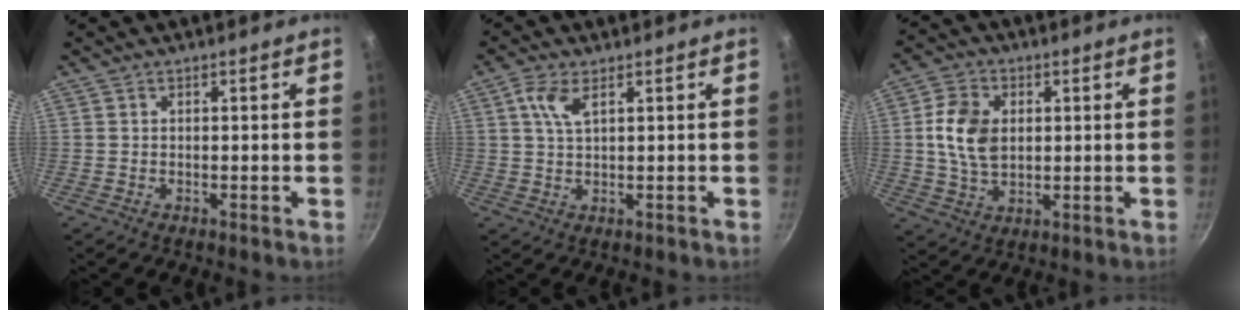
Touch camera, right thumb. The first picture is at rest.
{"total": 4.1, "force": [1.7, 1.6, 3.4], "torque": [-0.073, 0.000, 0.034]}
{"total": 9.7, "force": [1.3, 6.6, 7.0], "torque": [-0.120, 0.003, 0.025]}